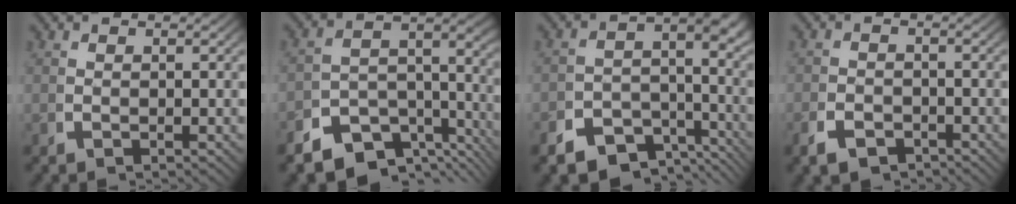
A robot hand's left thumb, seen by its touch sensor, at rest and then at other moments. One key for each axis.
{"total": 8.7, "fx": -4.2, "fy": 5.2, "fz": 5.5, "tx": -0.087, "ty": -0.021, "tz": -0.067}
{"total": 8.9, "fx": -4.3, "fy": 5.8, "fz": 5.1, "tx": -0.057, "ty": -0.024, "tz": -0.072}
{"total": 2.8, "fx": -2.3, "fy": 1.5, "fz": 0.8, "tx": -0.015, "ty": -0.011, "tz": -0.039}